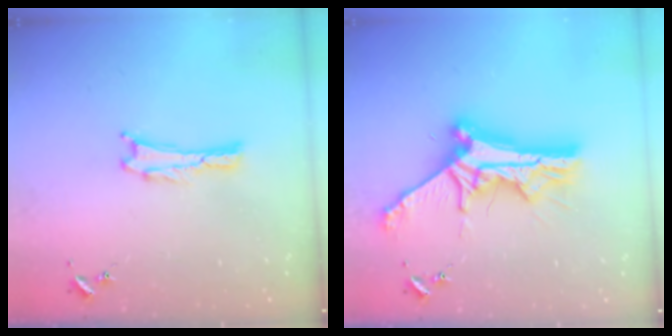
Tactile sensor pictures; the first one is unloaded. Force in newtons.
{"total": 11.9, "press": 11.9, "slide": 1.0}